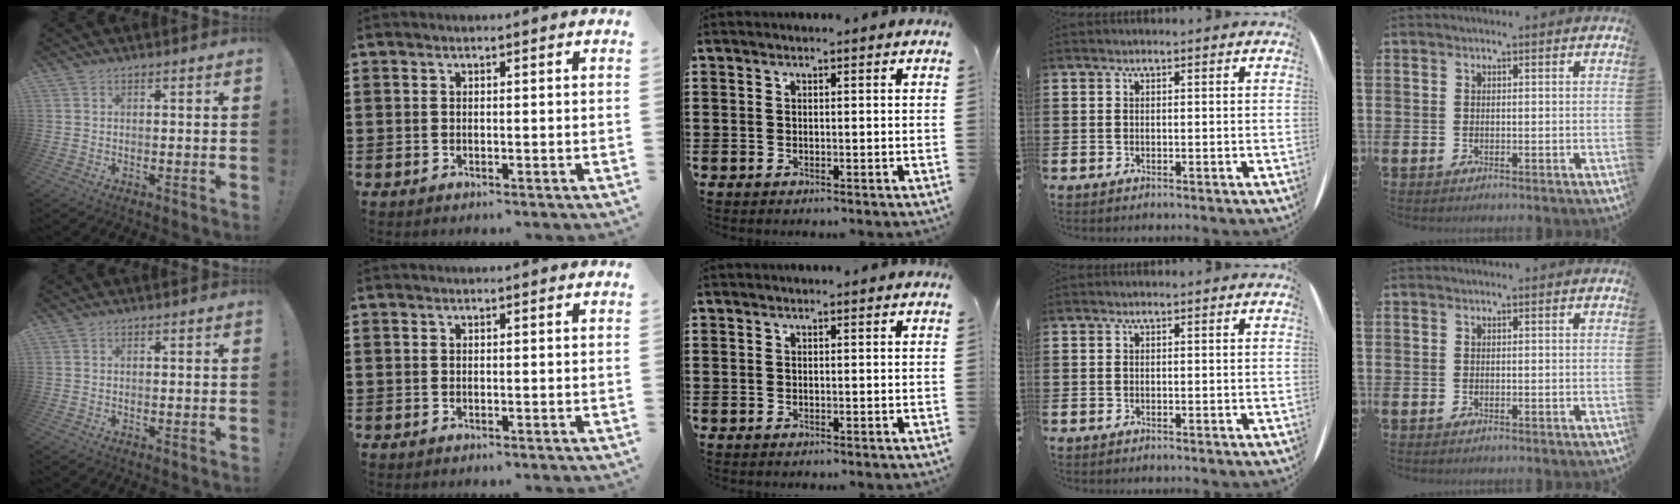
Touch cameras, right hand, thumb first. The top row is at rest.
{}